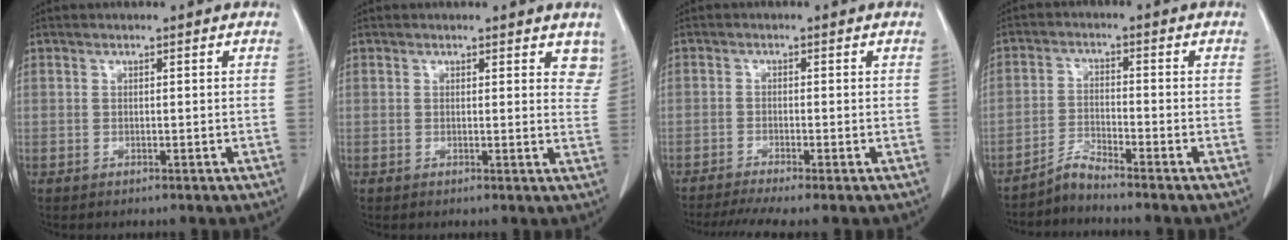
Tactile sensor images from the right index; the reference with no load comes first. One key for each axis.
{"total": 4.8, "fx": 4.1, "fy": 1.8, "fz": 1.8, "tx": 0.001, "ty": -0.015, "tz": 0.032}
{"total": 5.7, "fx": -4.7, "fy": -0.8, "fz": 3.0, "tx": -0.052, "ty": -0.012, "tz": -0.081}
{"total": 3.2, "fx": -3.1, "fy": -0.8, "fz": 0.3, "tx": -0.012, "ty": -0.019, "tz": -0.064}